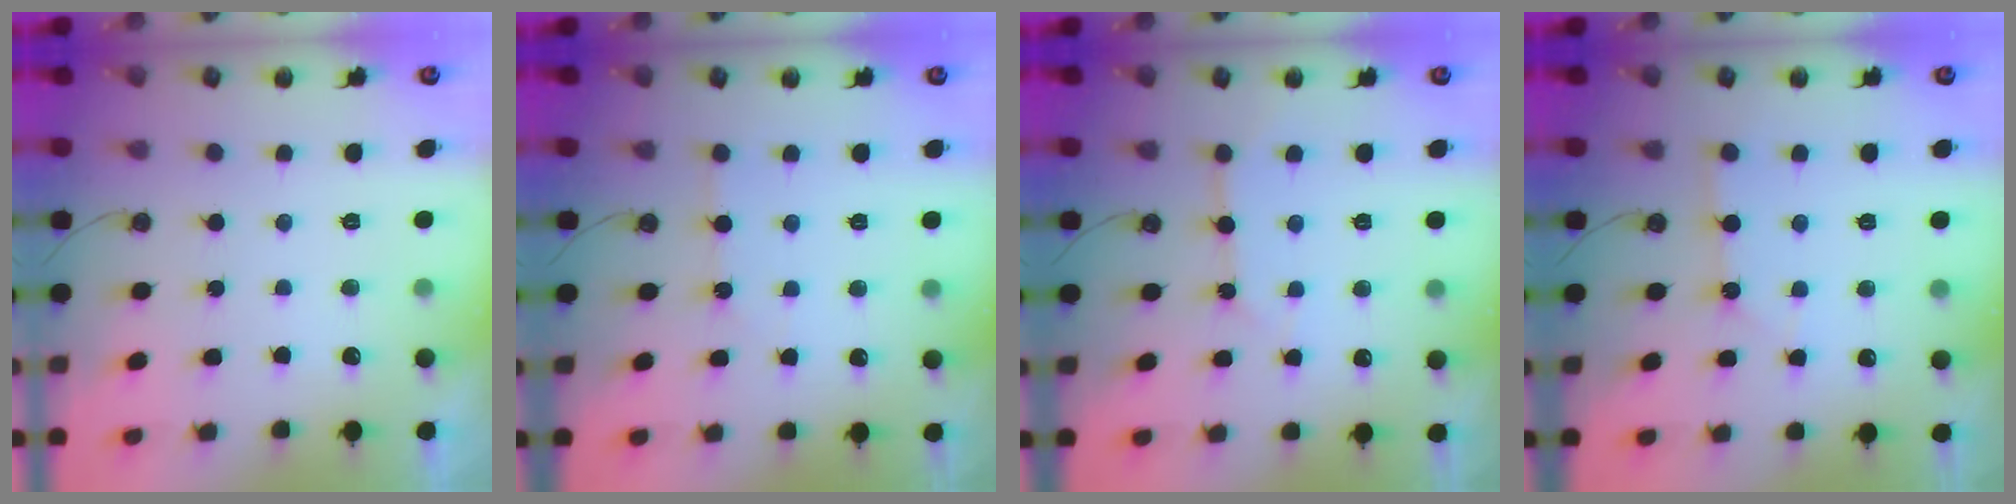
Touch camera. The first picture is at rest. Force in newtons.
{"total": 2.7, "press": 2.7, "slide": 0.4}
{"total": 3.7, "press": 3.6, "slide": 0.5}
{"total": 1.9, "press": 1.8, "slide": 0.3}